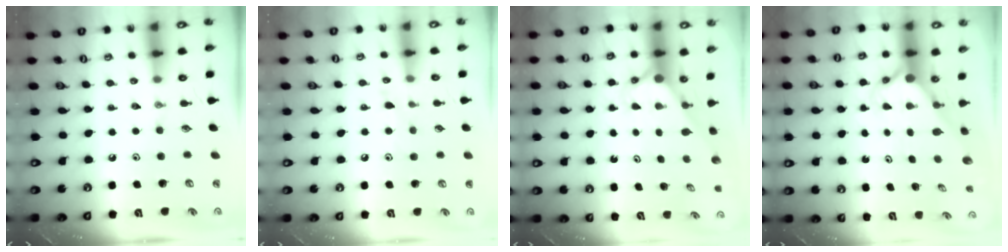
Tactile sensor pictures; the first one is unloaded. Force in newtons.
{"total": 6.5, "press": 6.5, "slide": 0.6}
{"total": 2.7, "press": 2.7, "slide": 0.0}
{"total": 2.8, "press": 2.8, "slide": 0.2}